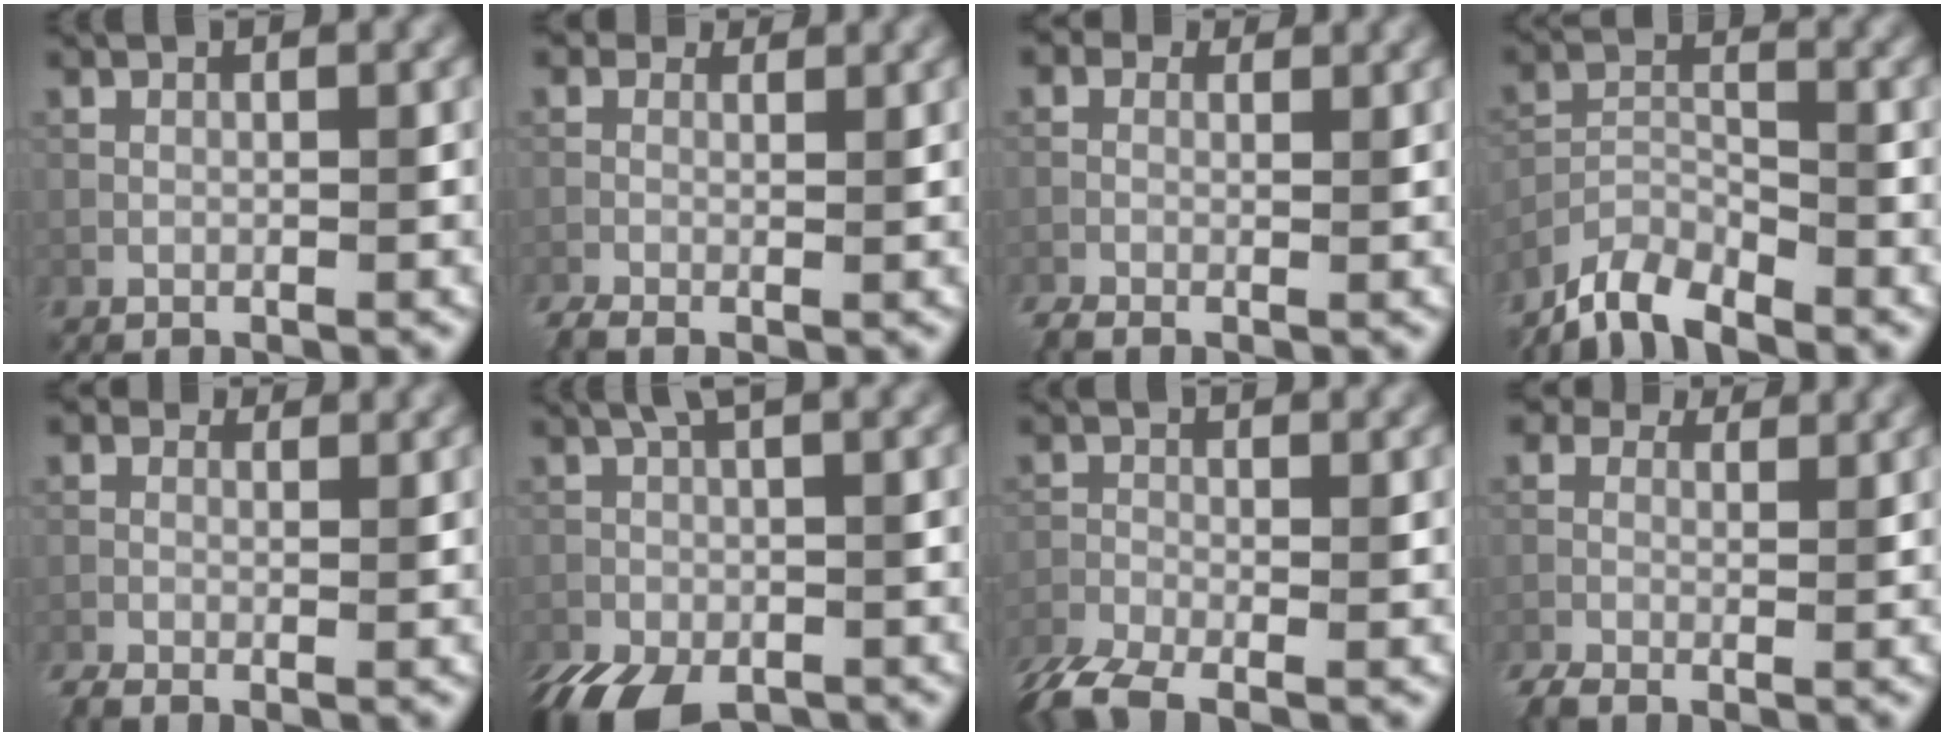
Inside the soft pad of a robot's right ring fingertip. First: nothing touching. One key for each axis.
{"total": 2.6, "fx": -0.3, "fy": 1.8, "fz": 1.8, "tx": -0.041, "ty": -0.003, "tz": -0.012}
{"total": 2.9, "fx": -0.5, "fy": 2.1, "fz": 2.0, "tx": -0.036, "ty": 0.001, "tz": -0.009}
{"total": 4.6, "fx": -4.3, "fy": 1.1, "fz": 1.0, "tx": -0.023, "ty": -0.006, "tz": -0.084}
{"total": 2.3, "fx": -0.6, "fy": 1.6, "fz": 1.5, "tx": -0.032, "ty": -0.003, "tz": -0.013}
{"total": 7.8, "fx": -3.8, "fy": 3.2, "fz": 6.0, "tx": -0.119, "ty": -0.023, "tz": -0.062}
{"total": 5.7, "fx": -4.2, "fy": 1.9, "fz": 3.3, "tx": -0.076, "ty": -0.021, "tz": -0.087}
{"total": 4.4, "fx": 0.9, "fy": 3.2, "fz": 2.9, "tx": -0.064, "ty": 0.000, "tz": 0.010}